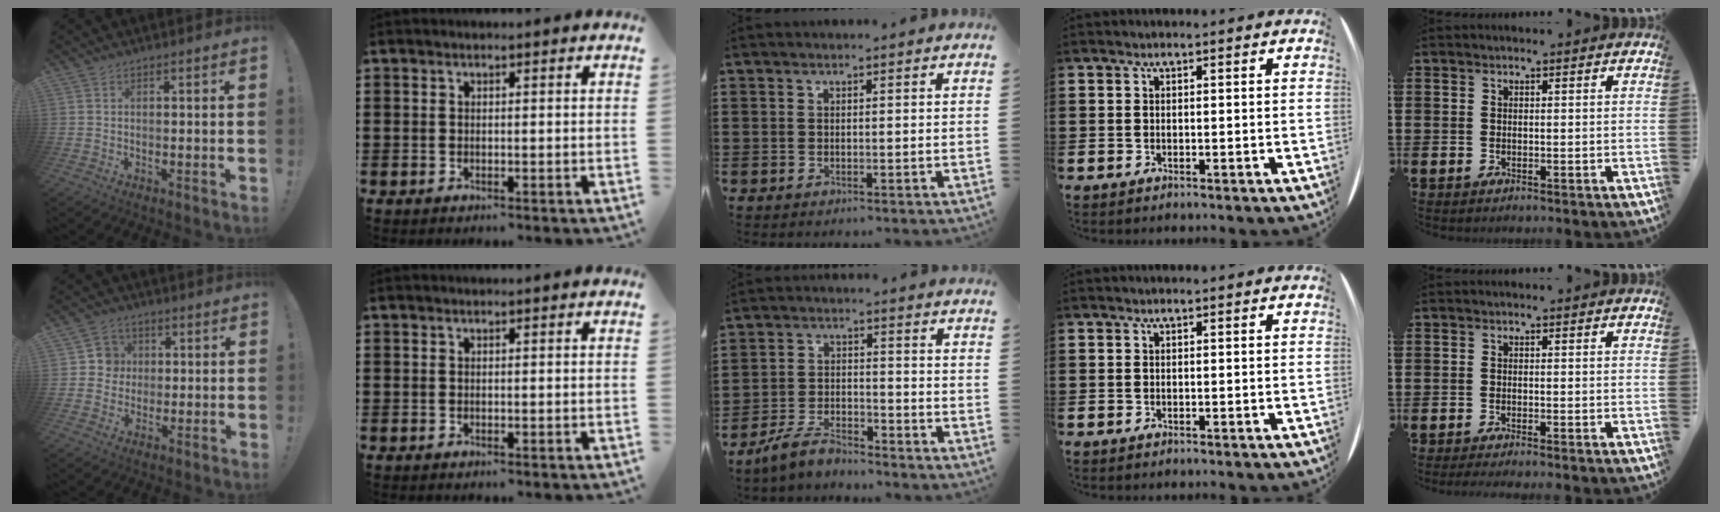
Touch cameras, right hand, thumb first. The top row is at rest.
{"thumb": {"total": 5.9, "force": [0.7, 5.8, 1.1], "torque": [-0.009, -0.002, 0.014]}, "middle": {"total": 5.5, "force": [-5.1, 1.2, 1.8], "torque": [-0.043, 0.005, -0.102]}, "little": {"total": 0.6, "force": [-0.5, -0.1, 0.4], "torque": [-0.005, -0.003, -0.010]}}